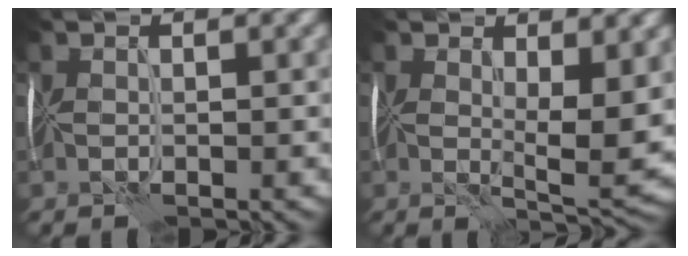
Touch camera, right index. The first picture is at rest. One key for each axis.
{"total": 6.0, "fx": 1.2, "fy": 2.2, "fz": 5.5, "tx": -0.089, "ty": -0.012, "tz": 0.023}